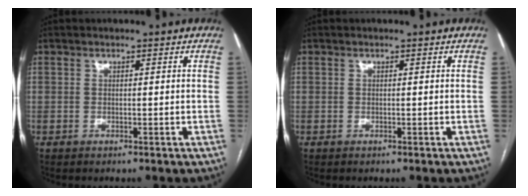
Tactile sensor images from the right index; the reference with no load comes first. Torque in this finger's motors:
{"motor_torque": [0.00, 0.00, 0.00, 0.01]}